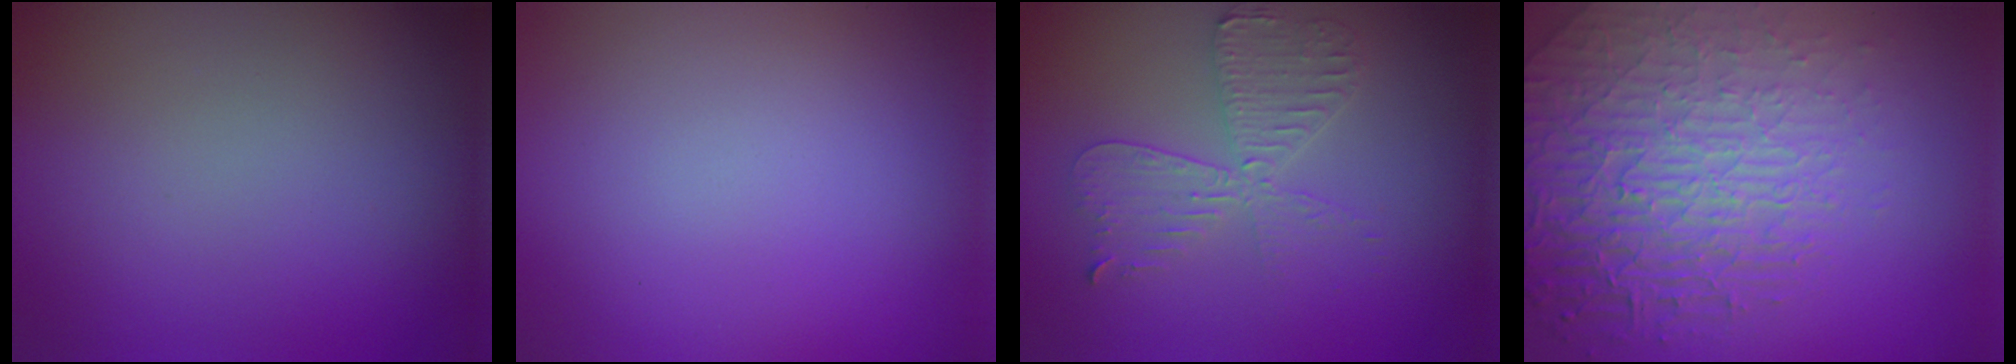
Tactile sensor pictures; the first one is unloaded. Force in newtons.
{"total": 0.0}
{"total": 4.1, "press": 3.5, "slide": 2.1}
{"total": 8.9, "press": 6.0, "slide": 6.6}